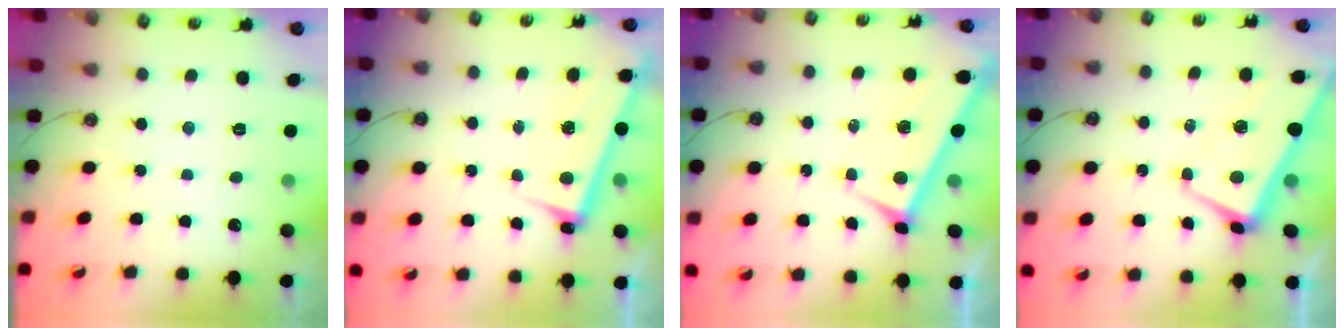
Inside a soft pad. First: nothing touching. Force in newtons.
{"total": 2.6, "press": 2.5, "slide": 0.7}
{"total": 2.4, "press": 2.3, "slide": 0.6}
{"total": 0.9, "press": 0.1, "slide": 0.8}